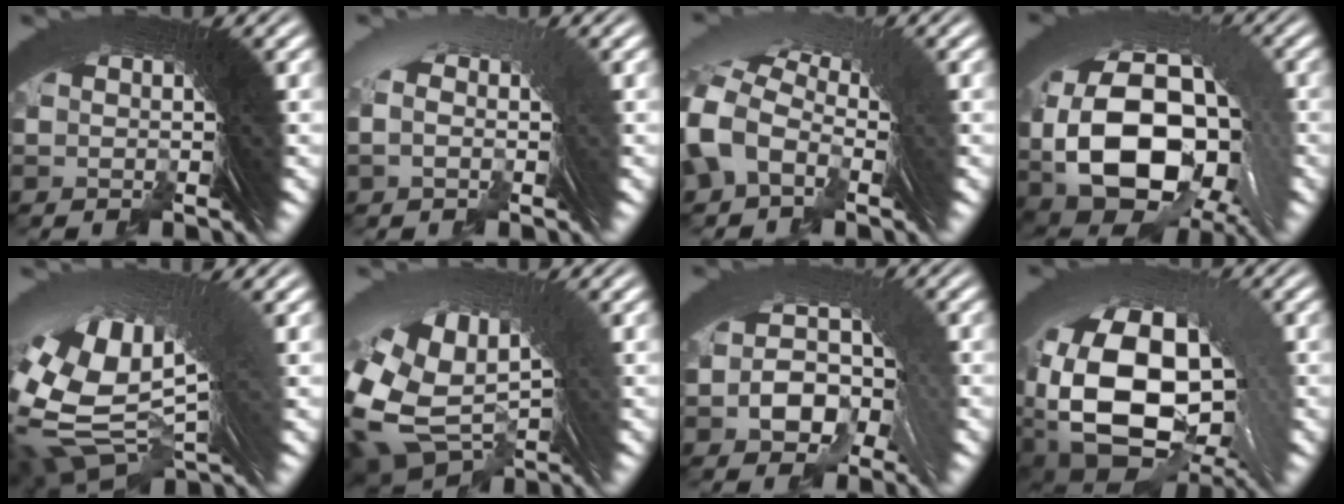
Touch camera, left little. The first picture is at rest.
{"total": 1.4, "force": [-0.2, 0.9, 1.1], "torque": [-0.012, 0.018, -0.009]}
{"total": 5.6, "force": [-0.2, 4.6, 3.2], "torque": [-0.089, 0.005, -0.008]}
{"total": 16.5, "force": [0.5, 11.2, 12.1], "torque": [-0.228, -0.032, 0.023]}
{"total": 10.3, "force": [-0.6, 6.8, 7.6], "torque": [-0.162, -0.037, 0.013]}
{"total": 7.7, "force": [-1.1, 5.6, 5.2], "torque": [-0.141, -0.050, 0.014]}
{"total": 4.6, "force": [-0.1, 3.2, 3.3], "torque": [-0.074, -0.008, 0.006]}
{"total": 14.4, "force": [-2.4, 10.4, 9.7], "torque": [-0.214, -0.076, -0.003]}